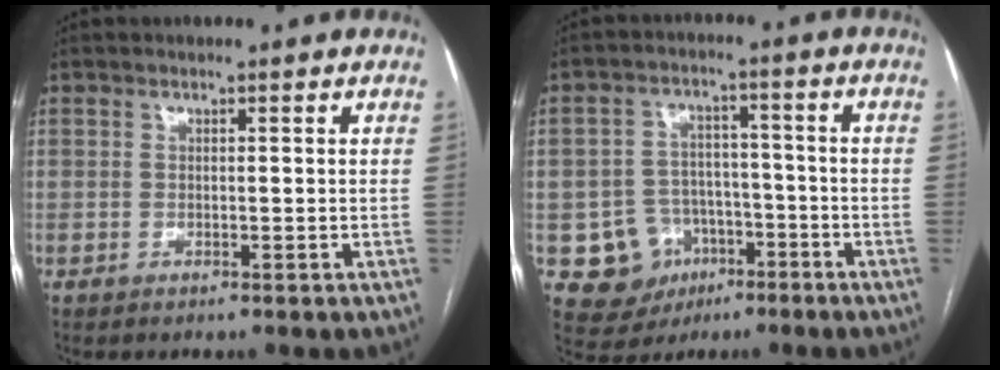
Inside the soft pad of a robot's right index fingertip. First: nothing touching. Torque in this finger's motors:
{"motor_torque": [0.44, -0.42, -0.09, -0.07]}